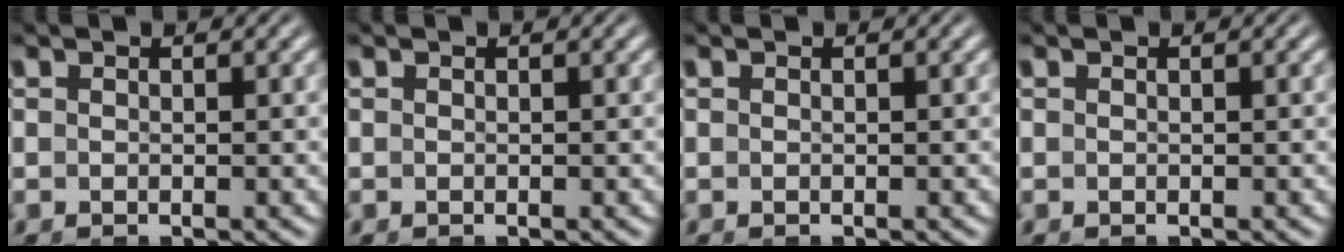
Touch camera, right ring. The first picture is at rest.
{"total": 0.0}
{"total": 0.0}
{"total": 0.0}